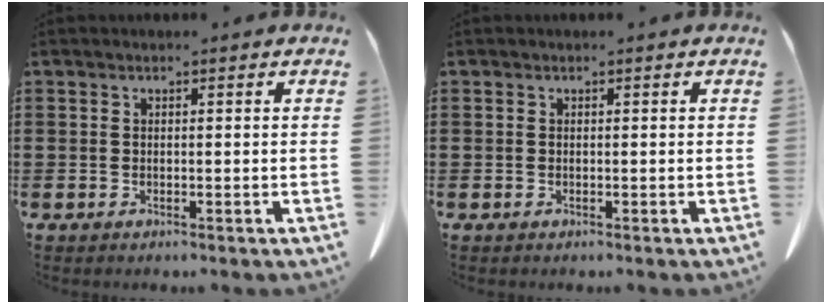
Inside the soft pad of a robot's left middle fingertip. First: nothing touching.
{"total": 0.0}